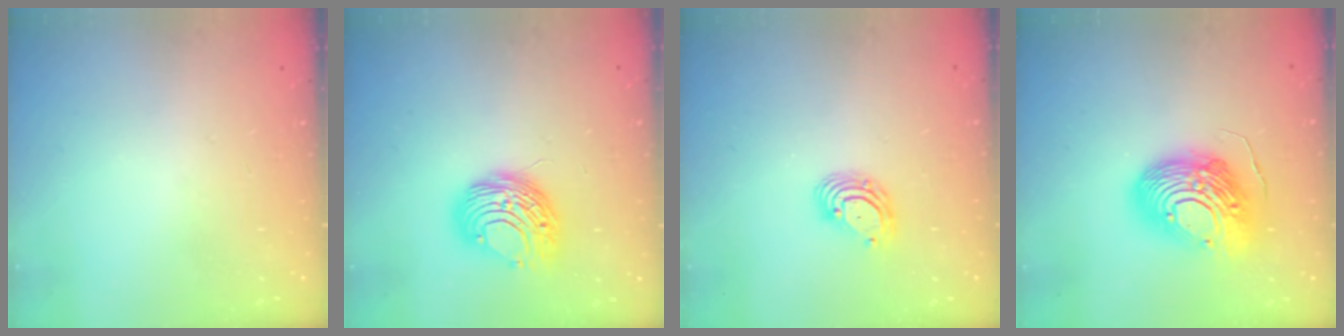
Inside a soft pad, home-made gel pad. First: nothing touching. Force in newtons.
{"total": 10.1, "press": 10.1, "slide": 0.8}
{"total": 5.8, "press": 5.7, "slide": 0.8}
{"total": 17.4, "press": 17.3, "slide": 1.6}